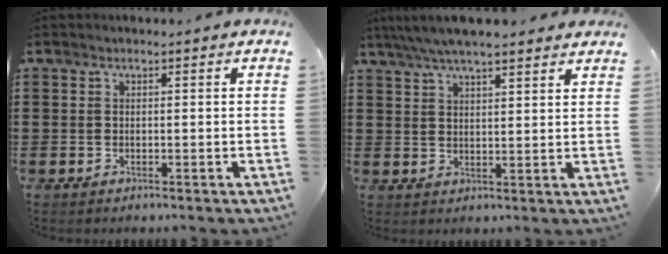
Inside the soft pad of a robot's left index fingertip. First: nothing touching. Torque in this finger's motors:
{"motor_torque": [0.96, -1.02, 0.93, 0.21]}